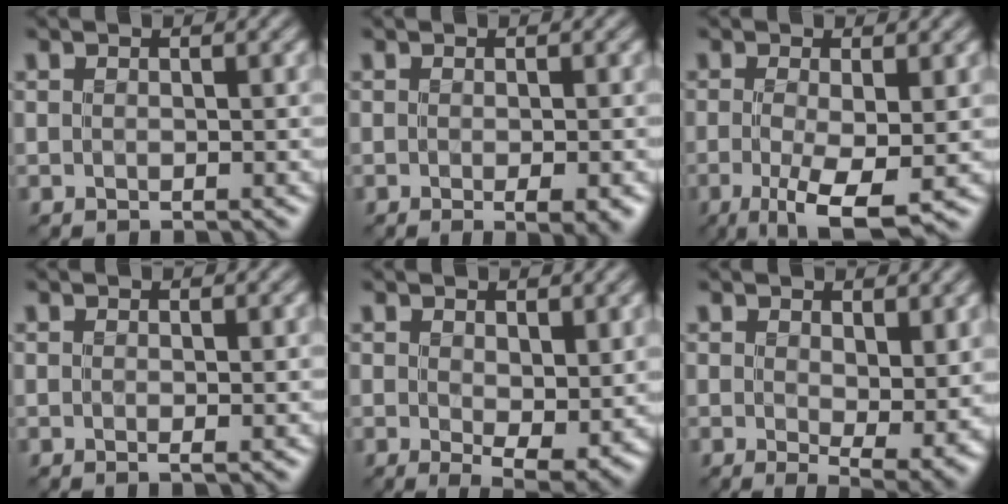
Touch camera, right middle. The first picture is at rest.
{"total": 2.4, "force": [-0.8, 0.4, 2.2], "torque": [-0.029, -0.004, -0.012]}
{"total": 5.3, "force": [-1.5, 1.2, 4.9], "torque": [-0.096, -0.017, -0.025]}
{"total": 0.5, "force": [0.1, -0.1, 0.5], "torque": [-0.009, -0.002, -0.001]}
{"total": 4.2, "force": [0.7, 1.6, 3.8], "torque": [-0.062, -0.013, 0.017]}
{"total": 5.3, "force": [1.3, 2.0, 4.7], "torque": [-0.075, -0.016, 0.028]}